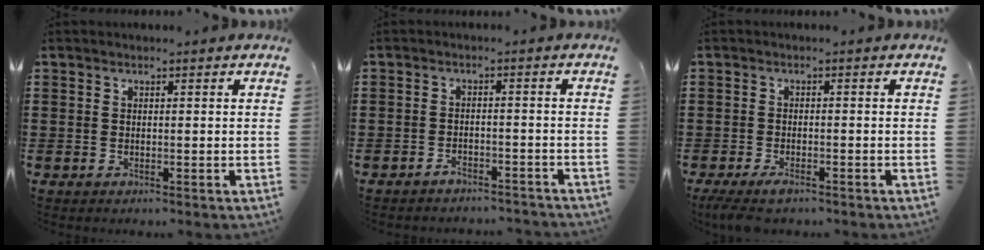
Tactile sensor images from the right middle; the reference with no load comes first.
{"total": 2.4, "force": [-2.3, 0.3, 0.3], "torque": [-0.011, 0.002, -0.048]}
{"total": 2.5, "force": [-1.9, 0.6, 1.5], "torque": [-0.040, -0.005, -0.040]}